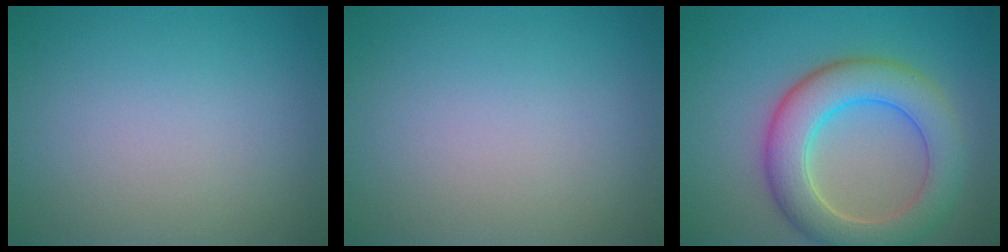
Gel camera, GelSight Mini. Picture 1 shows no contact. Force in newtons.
{"total": 0.0}
{"total": 7.1, "press": 7.1, "slide": 0.3}